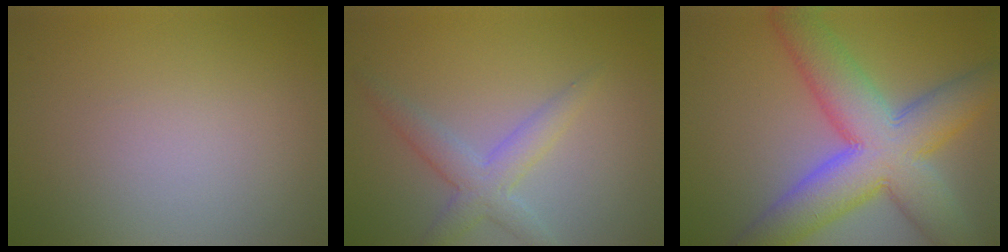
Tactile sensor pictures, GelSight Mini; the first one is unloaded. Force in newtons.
{"total": 3.3, "press": 3.3, "slide": 0.1}
{"total": 11.3, "press": 11.3, "slide": 0.6}